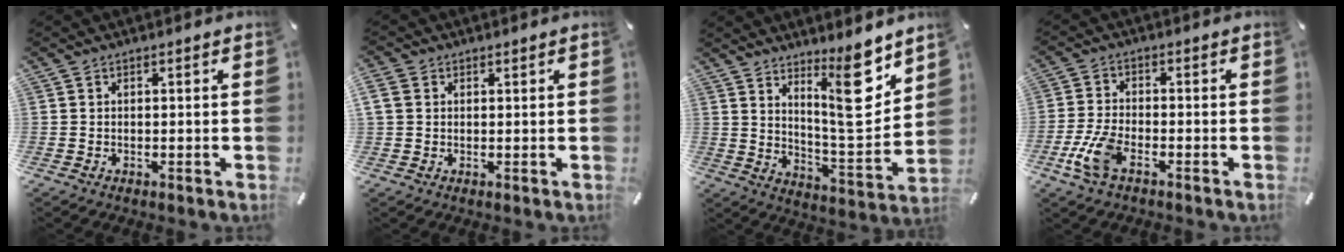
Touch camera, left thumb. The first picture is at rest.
{"total": 2.6, "force": [0.9, 2.2, 1.2], "torque": [-0.025, 0.005, 0.016]}
{"total": 15.5, "force": [9.2, 4.9, 11.5], "torque": [-0.140, -0.076, 0.147]}
{"total": 7.5, "force": [-3.5, 3.4, 5.8], "torque": [-0.137, -0.004, -0.064]}